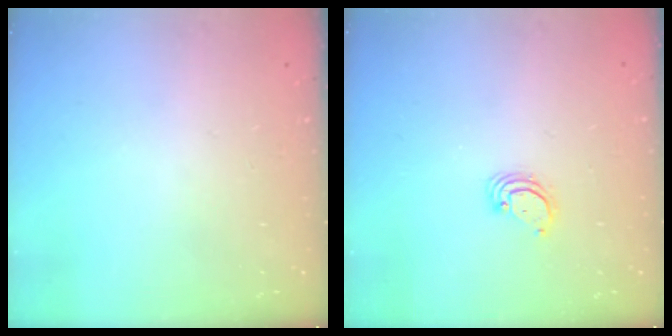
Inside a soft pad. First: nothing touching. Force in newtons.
{"total": 2.9, "press": 2.9, "slide": 0.3}